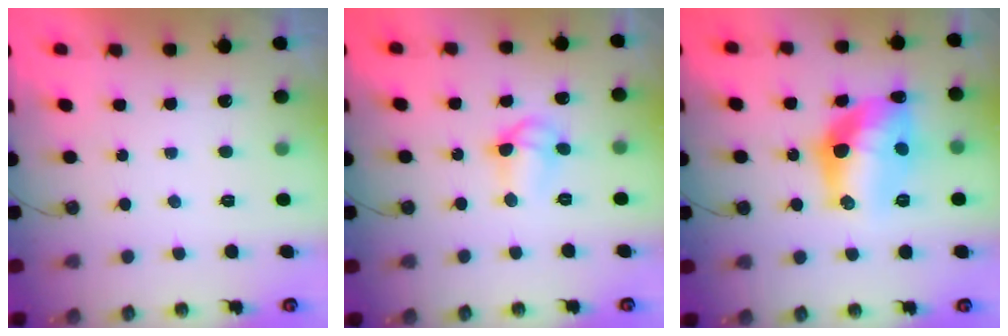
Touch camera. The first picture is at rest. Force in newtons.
{"total": 7.9, "press": 7.3, "slide": 3.0}
{"total": 16.2, "press": 15.9, "slide": 3.2}